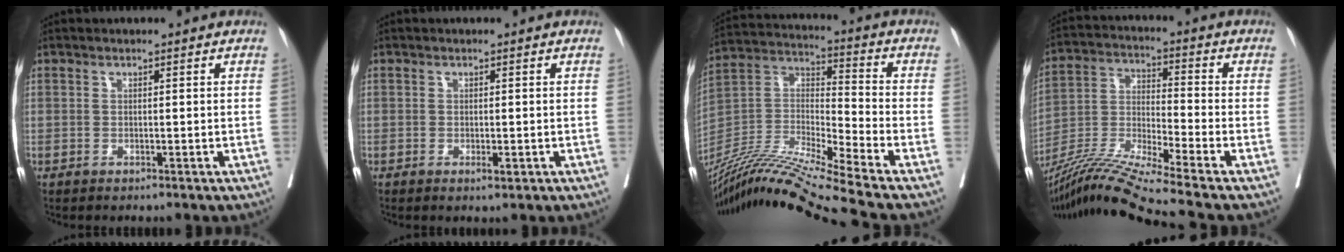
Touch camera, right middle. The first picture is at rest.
{"total": 1.1, "force": [-0.4, 0.3, 1.0], "torque": [-0.013, -0.003, -0.006]}
{"total": 18.3, "force": [-15.5, -2.4, 9.3], "torque": [-0.195, -0.008, -0.291]}
{"total": 13.2, "force": [-11.1, -2.6, 6.6], "torque": [-0.134, -0.018, -0.208]}